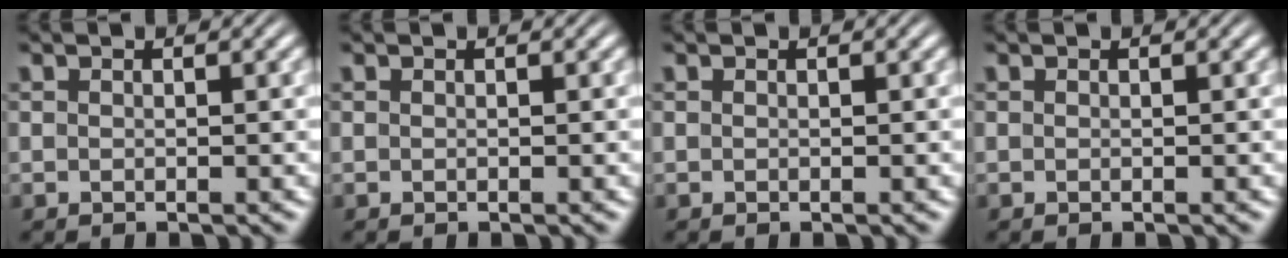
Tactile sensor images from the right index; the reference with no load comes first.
{"total": 0.0}
{"total": 0.0}
{"total": 0.0}